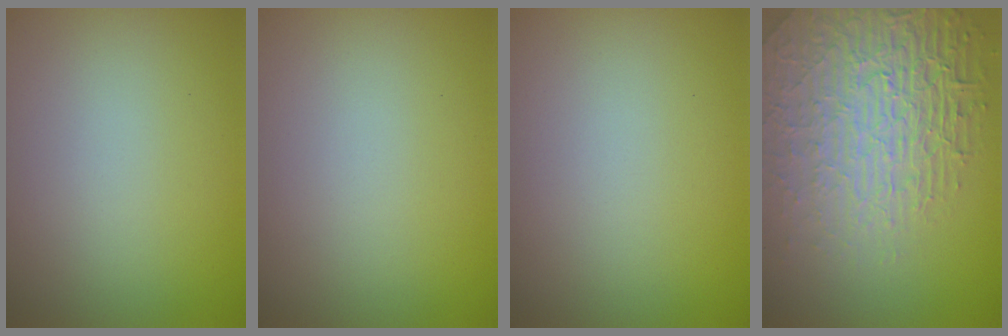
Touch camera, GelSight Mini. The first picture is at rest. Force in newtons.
{"total": 0.0}
{"total": 0.0}
{"total": 8.6, "press": 5.8, "slide": 6.3}